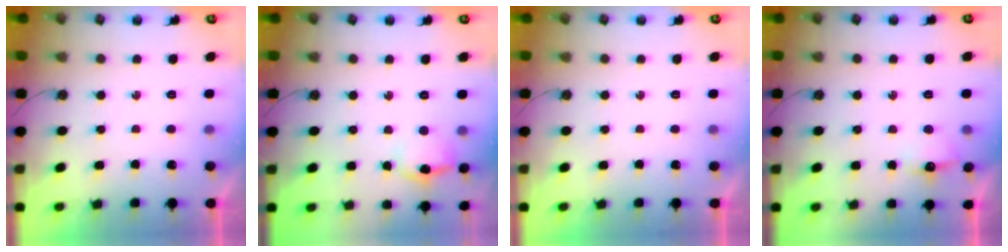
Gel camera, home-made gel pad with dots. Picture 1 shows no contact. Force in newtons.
{"total": 9.8, "press": 9.8, "slide": 1.2}
{"total": 0.0}
{"total": 6.6, "press": 6.5, "slide": 0.9}